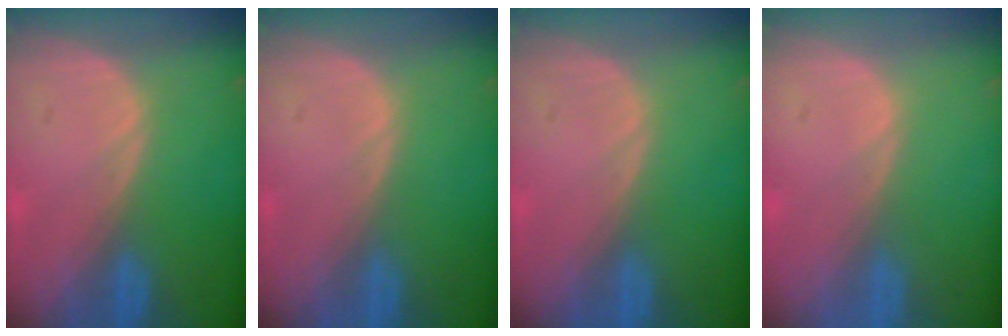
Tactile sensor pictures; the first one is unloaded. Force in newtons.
{"total": 0.0}
{"total": 0.0}
{"total": 0.0}